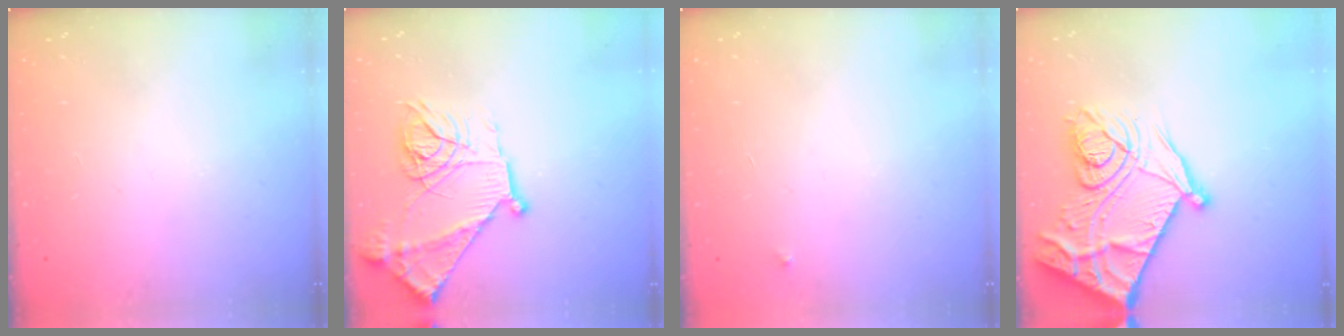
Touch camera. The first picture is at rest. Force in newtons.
{"total": 16.5, "press": 16.5, "slide": 1.3}
{"total": 2.5, "press": 2.4, "slide": 0.4}
{"total": 27.1, "press": 27.1, "slide": 0.8}